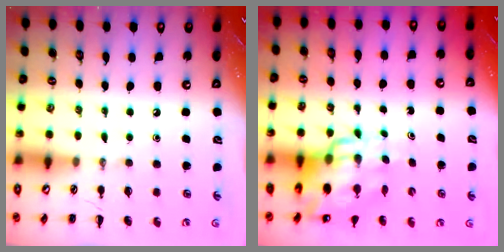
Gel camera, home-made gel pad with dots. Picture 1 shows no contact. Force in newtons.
{"total": 11.7, "press": 11.2, "slide": 3.2}